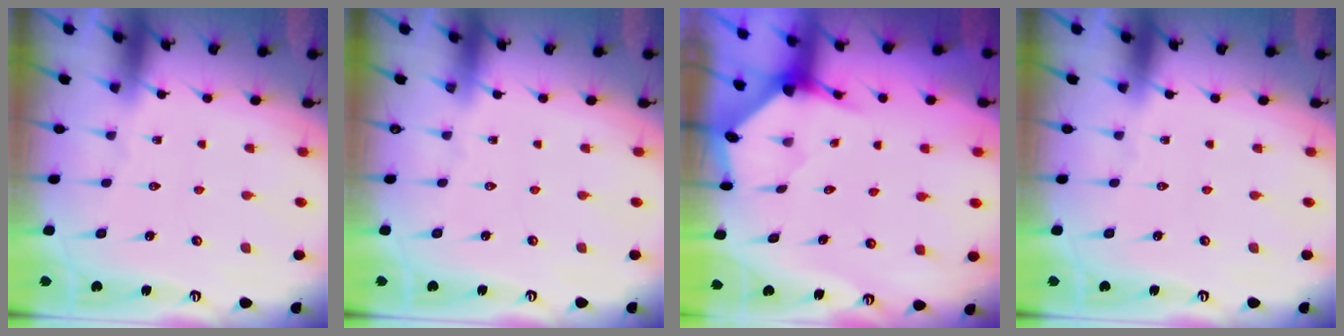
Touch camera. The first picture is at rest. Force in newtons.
{"total": 0.0}
{"total": 3.2, "press": 3.2, "slide": 0.3}
{"total": 0.0}